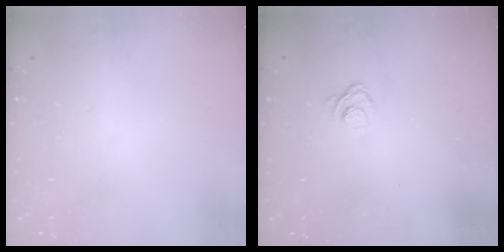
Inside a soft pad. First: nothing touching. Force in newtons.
{"total": 3.2, "press": 2.9, "slide": 1.3}